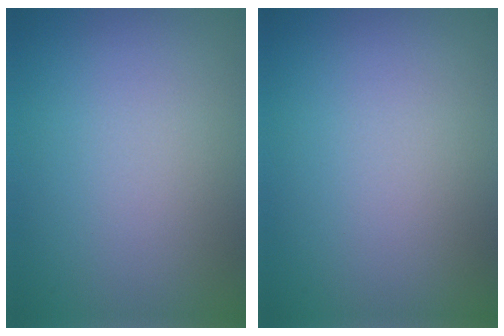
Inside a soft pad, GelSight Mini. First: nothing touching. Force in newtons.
{"total": 0.0}